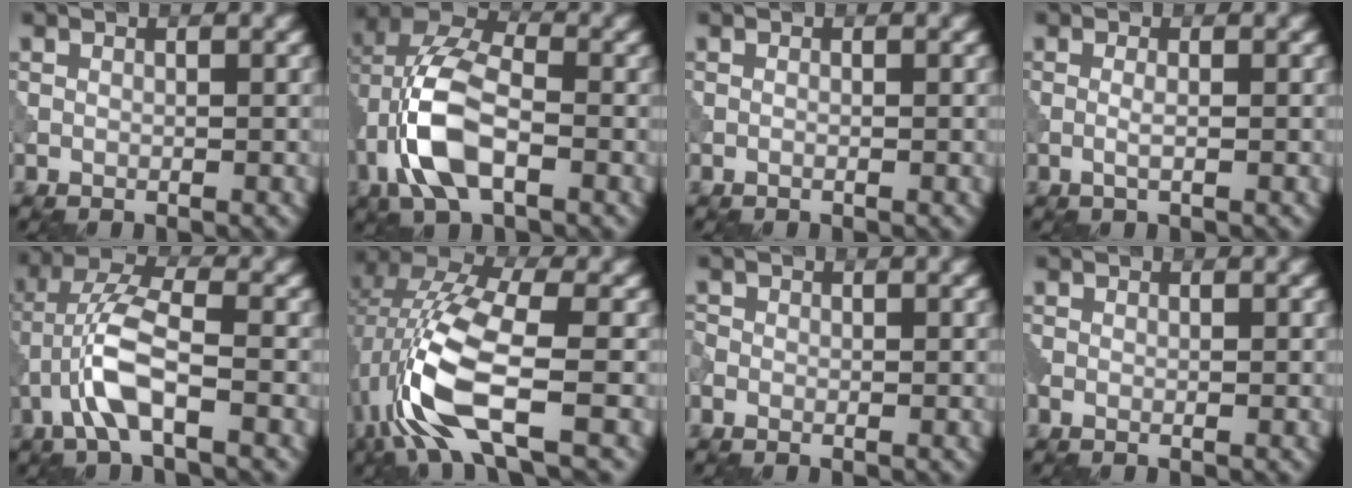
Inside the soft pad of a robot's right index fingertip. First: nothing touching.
{"total": 8.0, "force": [-2.2, 4.1, 6.5], "torque": [-0.142, 0.015, -0.051]}
{"total": 0.0}
{"total": 1.1, "force": [-0.1, 0.3, 1.1], "torque": [-0.021, -0.001, -0.005]}
{"total": 5.6, "force": [-2.2, 1.6, 4.9], "torque": [-0.107, 0.012, -0.049]}
{"total": 10.4, "force": [-2.9, 3.8, 9.3], "torque": [-0.207, 0.007, -0.061]}
{"total": 0.5, "force": [-0.4, 0.3, 0.1], "torque": [-0.004, -0.002, -0.011]}
{"total": 0.7, "force": [-0.3, 0.2, 0.5], "torque": [-0.007, -0.005, -0.009]}